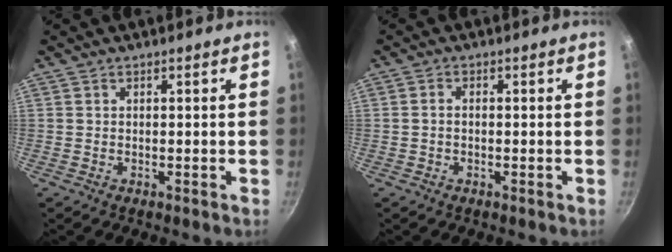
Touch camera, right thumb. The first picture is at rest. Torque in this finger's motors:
{"motor_torque": [-0.12, -0.49, -0.42, 0.02, 0.06]}